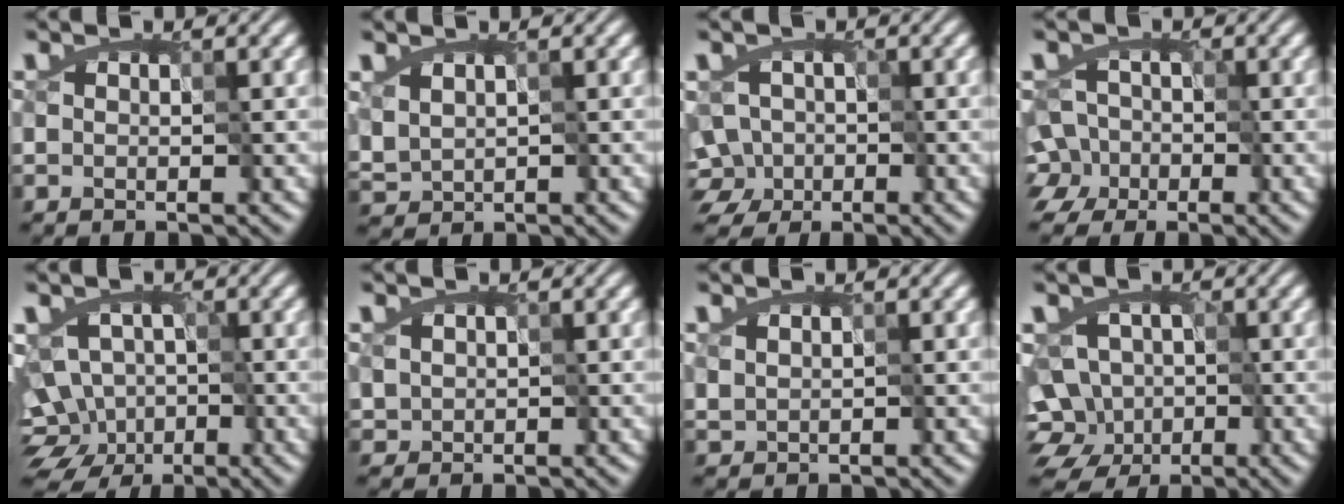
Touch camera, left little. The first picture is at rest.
{"total": 1.7, "force": [0.4, 1.3, 1.0], "torque": [-0.030, -0.002, 0.015]}
{"total": 5.1, "force": [-2.1, 4.3, 1.8], "torque": [-0.020, 0.014, -0.063]}
{"total": 6.4, "force": [-2.8, 5.3, 2.4], "torque": [-0.027, 0.018, -0.081]}
{"total": 9.4, "force": [-4.8, 7.1, 3.9], "torque": [-0.032, 0.004, -0.092]}
{"total": 1.2, "force": [0.2, 1.1, 0.4], "torque": [-0.018, 0.000, 0.014]}
{"total": 1.0, "force": [0.5, 0.8, 0.4], "torque": [-0.019, -0.002, 0.024]}
{"total": 11.0, "force": [-4.5, 8.9, 4.6], "torque": [-0.057, 0.005, -0.097]}